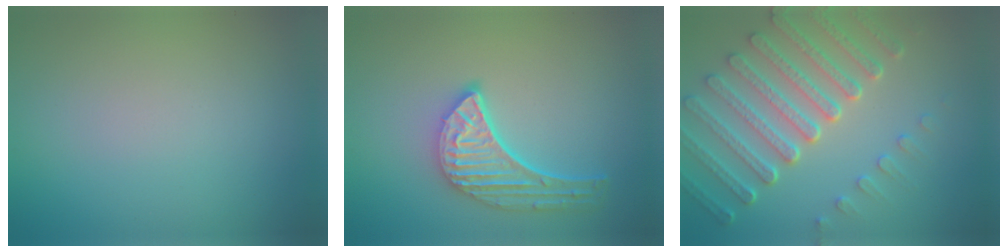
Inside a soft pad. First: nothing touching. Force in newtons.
{"total": 5.1, "press": 3.9, "slide": 3.2}
{"total": 7.2, "press": 5.4, "slide": 4.7}